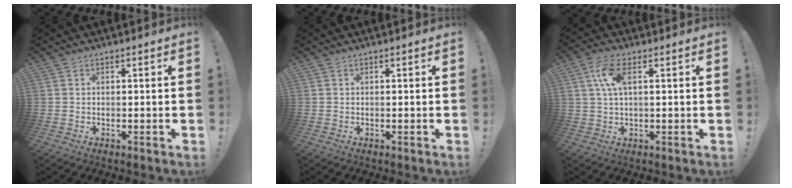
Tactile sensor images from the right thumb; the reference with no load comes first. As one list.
[{"total": 0.0}, {"total": 7.4, "force": [2.0, 3.1, 6.4], "torque": [-0.120, 0.001, 0.035]}]